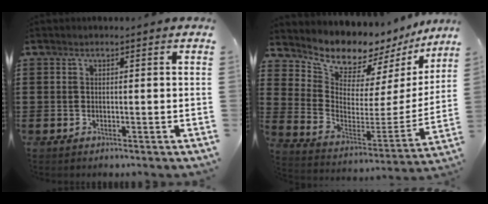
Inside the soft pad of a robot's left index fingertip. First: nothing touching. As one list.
[{"total": 8.0, "force": [7.7, 2.0, 0.7], "torque": [-0.057, -0.074, 0.134]}]